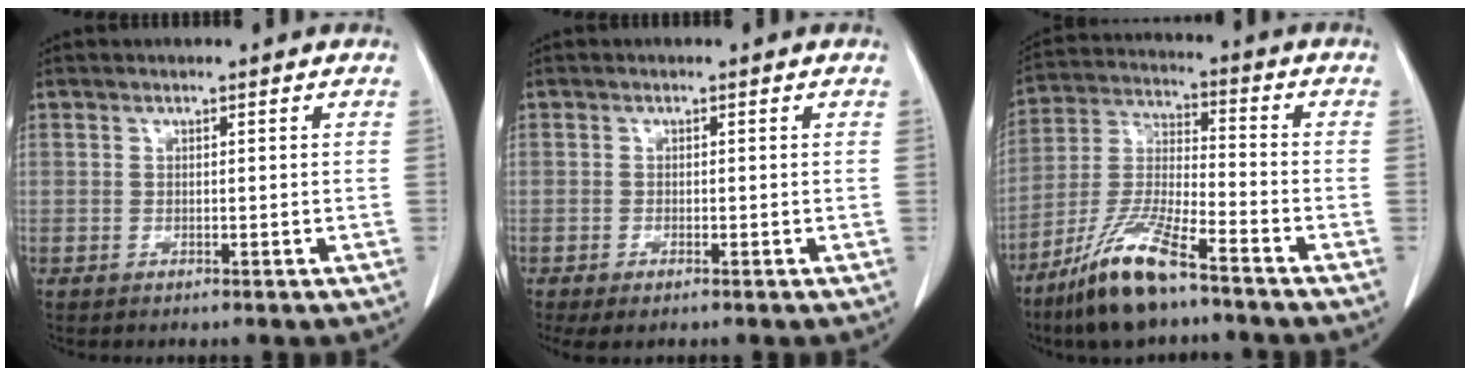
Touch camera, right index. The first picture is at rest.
{"total": 2.5, "force": [-1.7, 0.6, 1.7], "torque": [-0.025, -0.006, -0.025]}
{"total": 12.9, "force": [-9.1, 1.9, 9.0], "torque": [-0.196, -0.026, -0.175]}